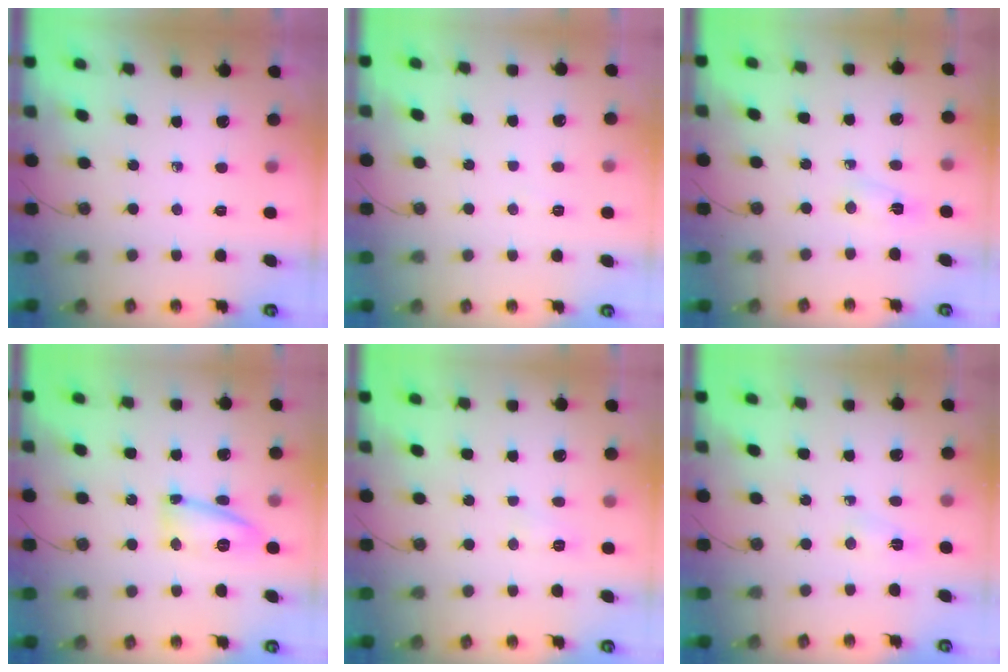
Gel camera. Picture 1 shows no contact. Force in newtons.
{"total": 3.5, "press": 3.5, "slide": 0.5}
{"total": 2.3, "press": 2.2, "slide": 0.6}
{"total": 11.6, "press": 11.3, "slide": 2.4}
{"total": 5.3, "press": 5.2, "slide": 0.7}
{"total": 2.5, "press": 2.4, "slide": 0.4}